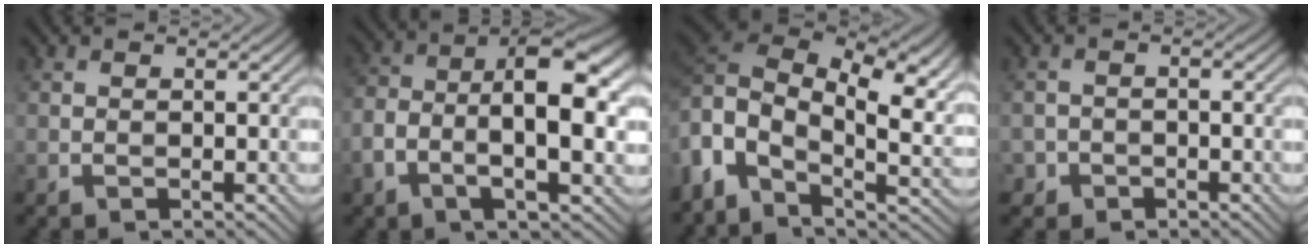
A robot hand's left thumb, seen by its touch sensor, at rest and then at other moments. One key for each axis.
{"total": 11.5, "fx": -2.6, "fy": 5.2, "fz": 10.0, "tx": -0.179, "ty": 0.000, "tz": -0.050}
{"total": 16.8, "fx": 2.6, "fy": 10.4, "fz": 12.9, "tx": -0.284, "ty": -0.026, "tz": 0.072}
{"total": 2.2, "fx": -1.4, "fy": 1.6, "fz": 0.3, "tx": -0.003, "ty": 0.002, "tz": -0.029}